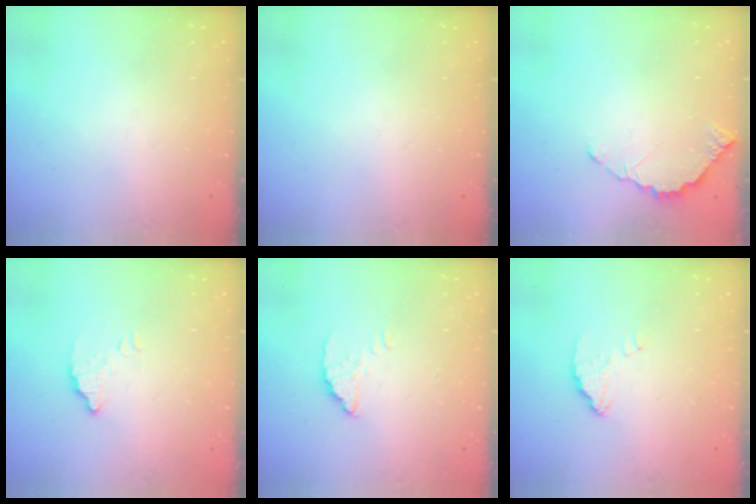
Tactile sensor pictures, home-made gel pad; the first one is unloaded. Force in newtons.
{"total": 0.0}
{"total": 2.8, "press": 2.8, "slide": 0.3}
{"total": 3.1, "press": 3.1, "slide": 0.2}
{"total": 2.4, "press": 2.4, "slide": 0.0}
{"total": 2.7, "press": 2.7, "slide": 0.1}